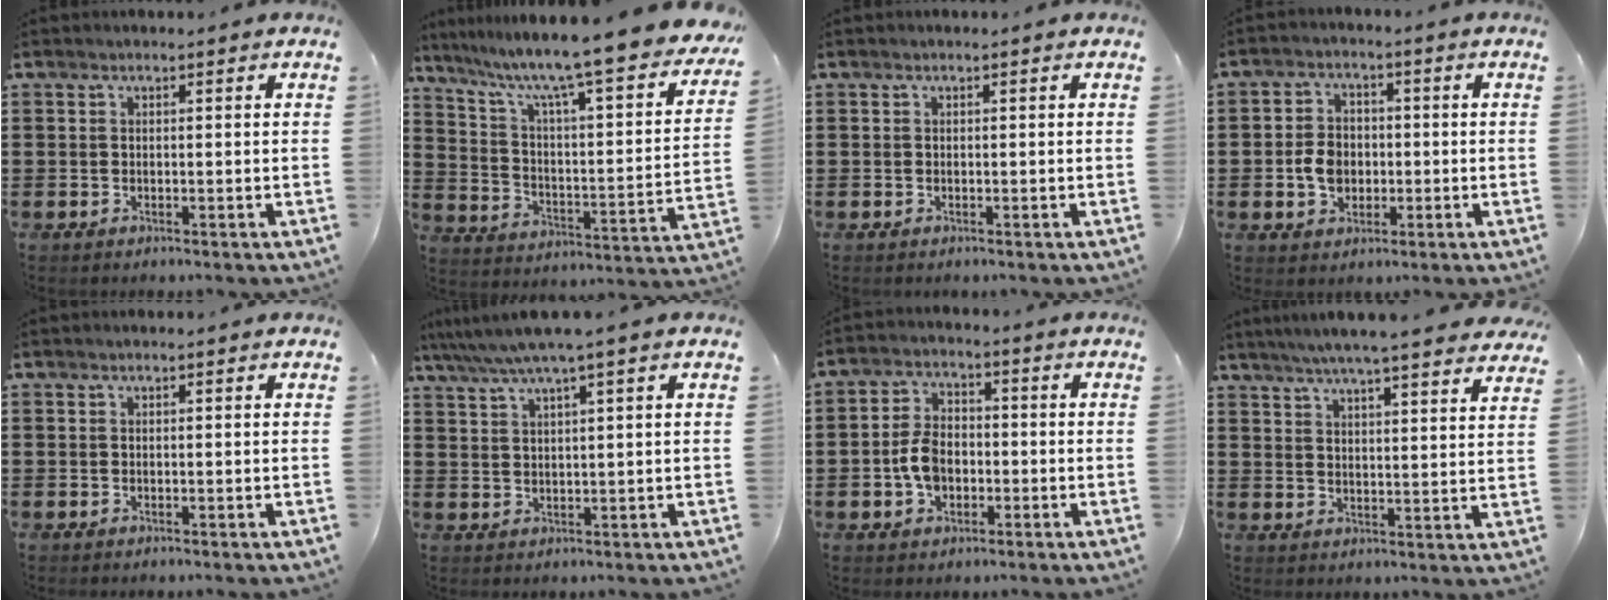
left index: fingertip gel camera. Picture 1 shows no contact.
{"total": 8.8, "force": [7.2, -0.5, 5.2], "torque": [-0.121, -0.069, 0.107]}
{"total": 0.0}
{"total": 5.0, "force": [-0.9, 3.9, 3.1], "torque": [-0.063, 0.003, -0.021]}
{"total": 0.0}
{"total": 4.1, "force": [2.6, -0.4, 3.1], "torque": [-0.067, -0.009, 0.042]}
{"total": 6.0, "force": [-1.4, 4.0, 4.3], "torque": [-0.107, 0.003, -0.033]}
{"total": 5.6, "force": [5.2, -0.4, 2.1], "torque": [-0.059, -0.022, 0.090]}